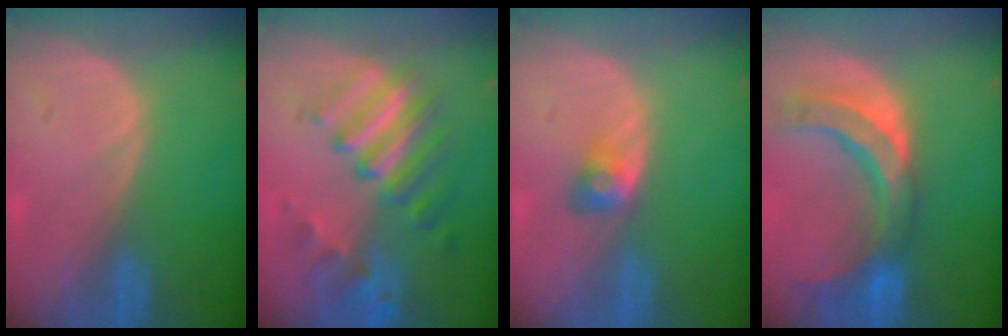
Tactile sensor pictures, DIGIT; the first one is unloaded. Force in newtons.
{"total": 9.6, "press": 8.2, "slide": 4.9}
{"total": 2.9, "press": 2.5, "slide": 1.6}
{"total": 10.6, "press": 9.3, "slide": 4.9}